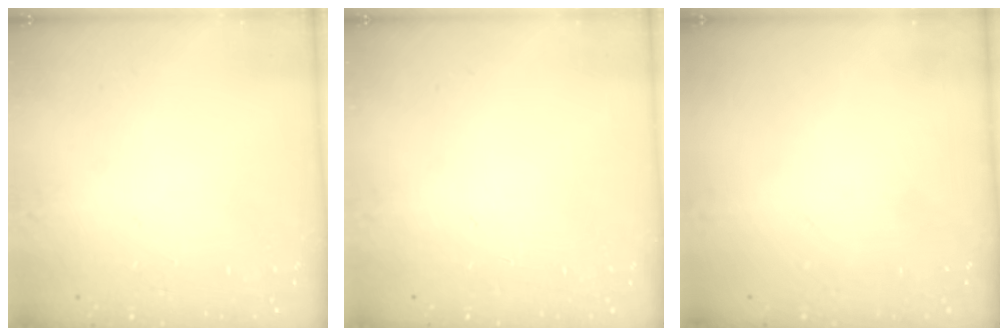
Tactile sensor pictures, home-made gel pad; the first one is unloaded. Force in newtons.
{"total": 0.0}
{"total": 0.0}